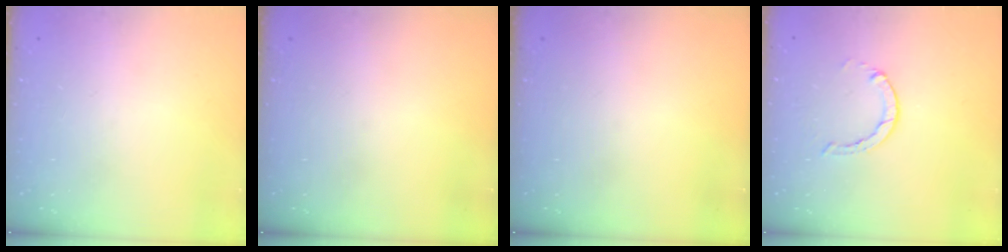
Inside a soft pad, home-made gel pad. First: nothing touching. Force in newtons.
{"total": 0.0}
{"total": 0.0}
{"total": 1.3, "press": 1.3, "slide": 0.3}